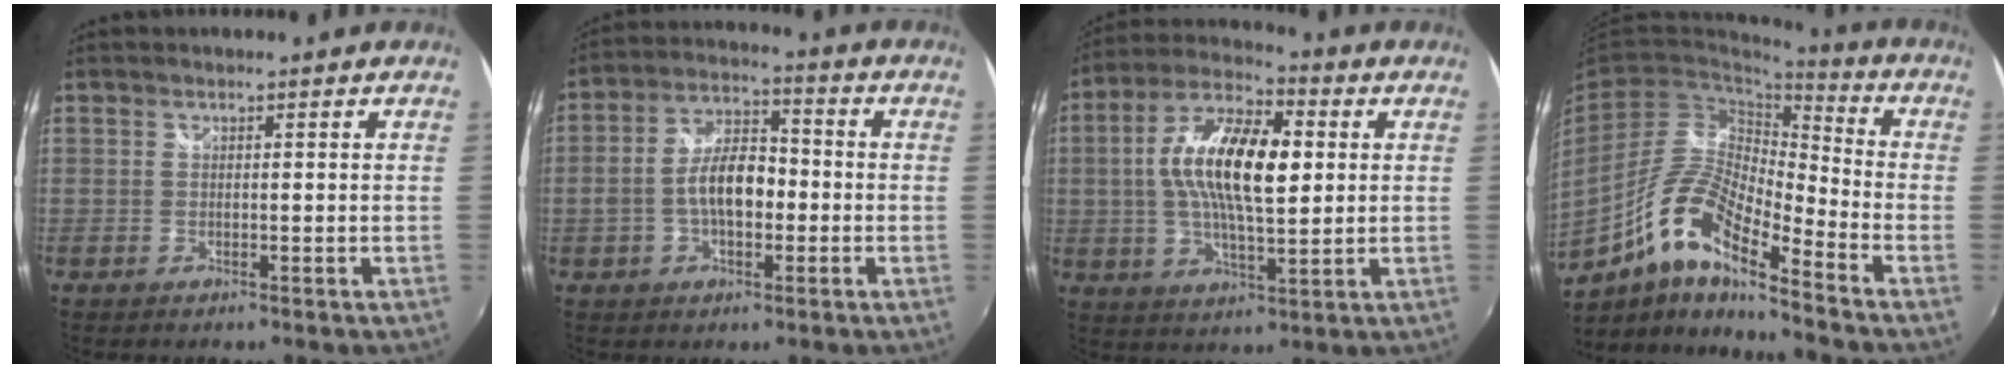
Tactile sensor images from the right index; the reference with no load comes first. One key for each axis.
{"total": 9.2, "fx": -1.8, "fy": 4.7, "fz": 7.8, "tx": -0.145, "ty": 0.017, "tz": -0.029}
{"total": 15.5, "fx": 1.9, "fy": 6.0, "fz": 14.2, "tx": -0.270, "ty": 0.016, "tz": 0.025}
{"total": 14.2, "fx": -8.3, "fy": 3.3, "fz": 11.0, "tx": -0.208, "ty": -0.008, "tz": -0.169}